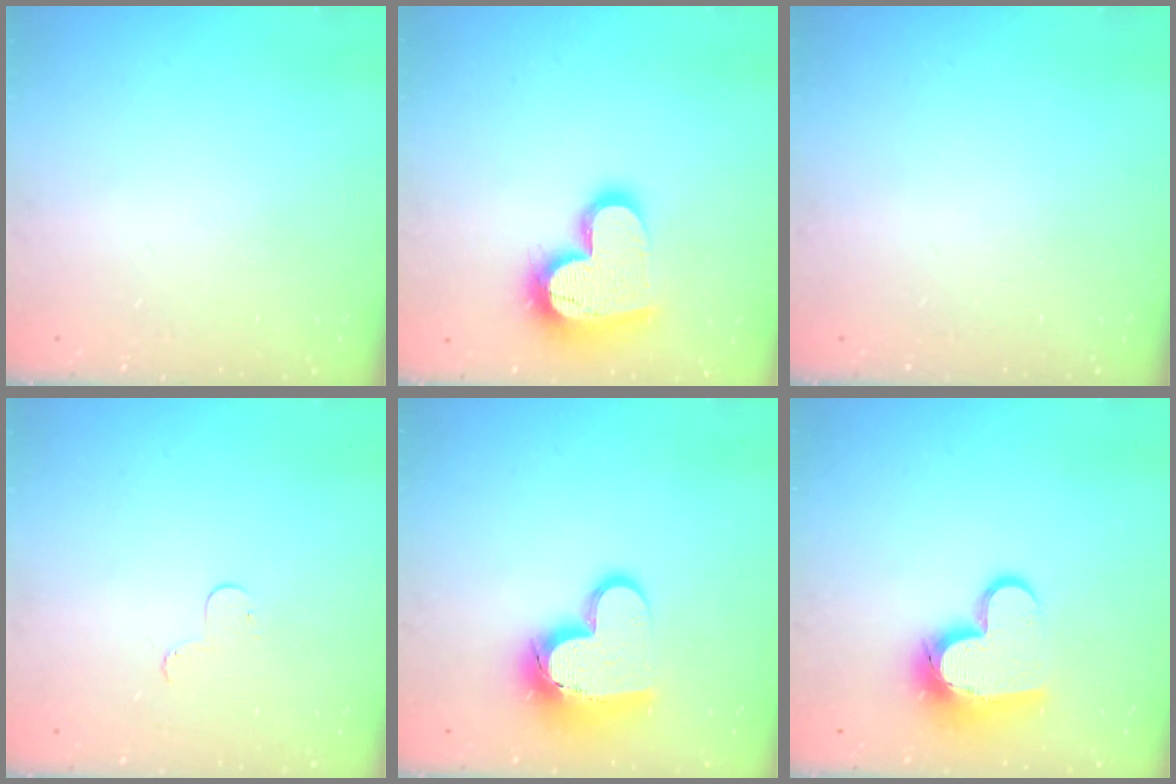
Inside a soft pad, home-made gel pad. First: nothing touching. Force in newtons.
{"total": 18.2, "press": 18.1, "slide": 1.5}
{"total": 0.0}
{"total": 4.8, "press": 4.8, "slide": 0.5}
{"total": 15.0, "press": 14.9, "slide": 1.2}
{"total": 13.2, "press": 13.2, "slide": 1.1}